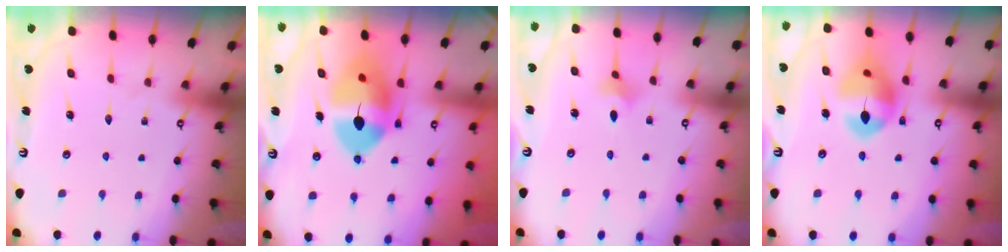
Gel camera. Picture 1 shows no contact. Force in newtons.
{"total": 13.7, "press": 13.5, "slide": 2.2}
{"total": 2.7, "press": 2.6, "slide": 0.7}
{"total": 13.8, "press": 13.6, "slide": 2.0}